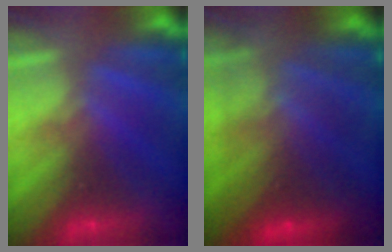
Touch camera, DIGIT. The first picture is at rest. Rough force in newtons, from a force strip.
{"total": 6.9}